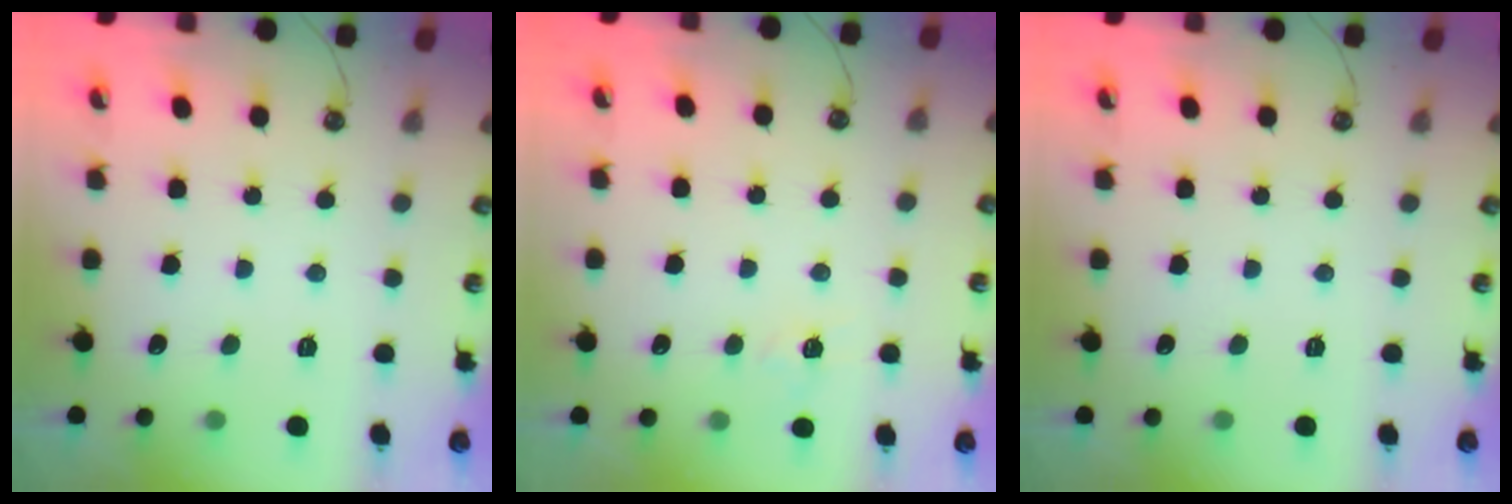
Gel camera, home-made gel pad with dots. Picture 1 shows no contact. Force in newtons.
{"total": 4.9, "press": 4.8, "slide": 0.7}
{"total": 0.0}